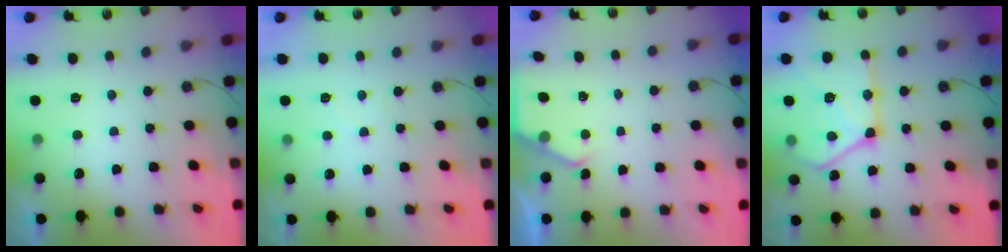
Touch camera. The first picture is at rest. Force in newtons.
{"total": 4.6, "press": 4.6, "slide": 0.5}
{"total": 2.4, "press": 2.4, "slide": 0.3}
{"total": 20.3, "press": 20.2, "slide": 1.9}